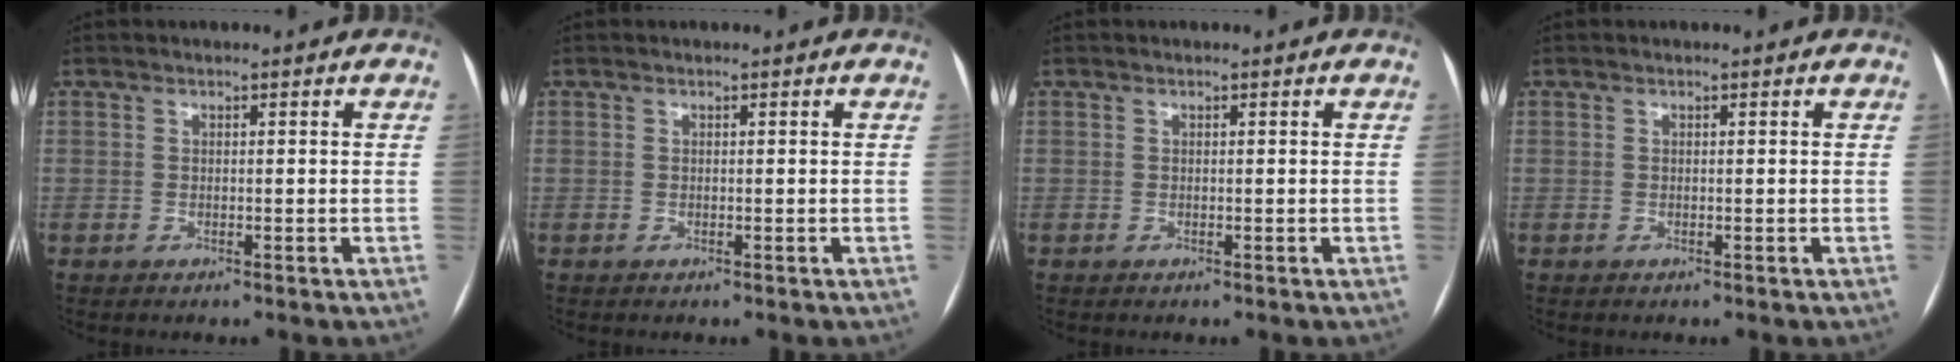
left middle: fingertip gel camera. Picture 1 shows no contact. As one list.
[{"total": 0.0}, {"total": 0.0}, {"total": 0.0}]